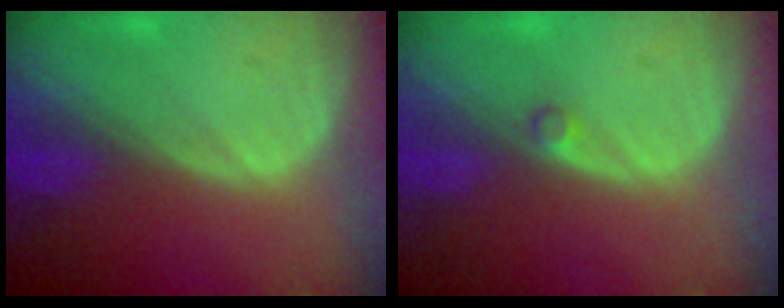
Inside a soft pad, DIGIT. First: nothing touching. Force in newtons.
{"total": 0.9, "press": 0.9, "slide": 0.2}